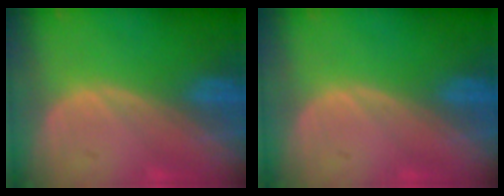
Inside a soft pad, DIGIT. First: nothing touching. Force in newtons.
{"total": 0.0}